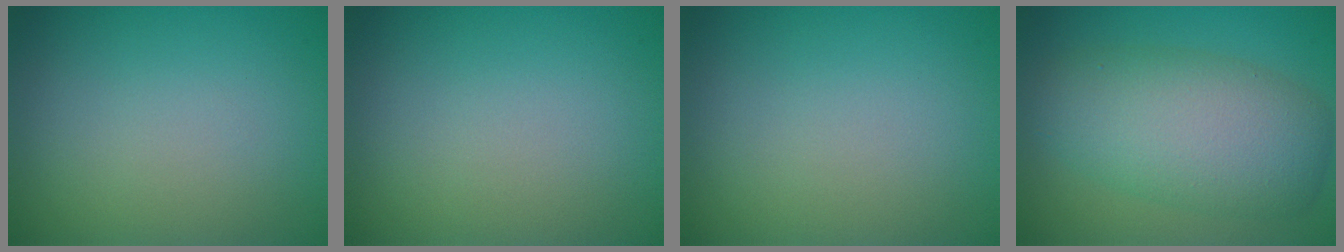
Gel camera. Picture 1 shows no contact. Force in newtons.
{"total": 0.0}
{"total": 0.0}
{"total": 7.7, "press": 7.6, "slide": 0.5}